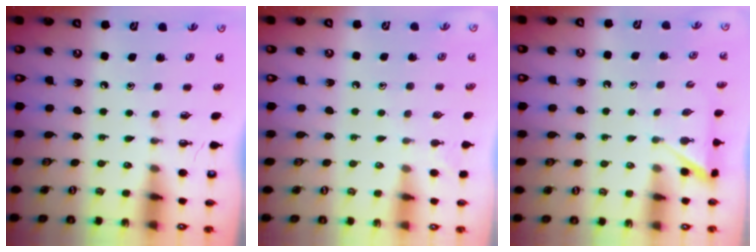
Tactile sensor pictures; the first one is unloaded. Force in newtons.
{"total": 2.6, "press": 2.6, "slide": 0.3}
{"total": 3.0, "press": 3.0, "slide": 0.2}